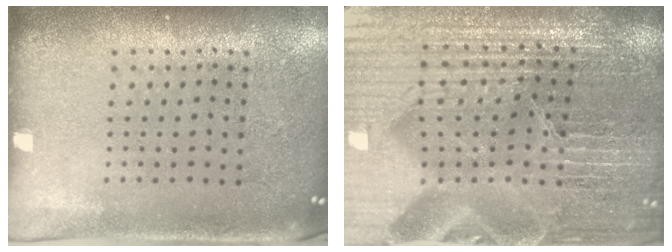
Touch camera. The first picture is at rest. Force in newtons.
{"total": 5.5, "press": 5.2, "slide": 1.9}